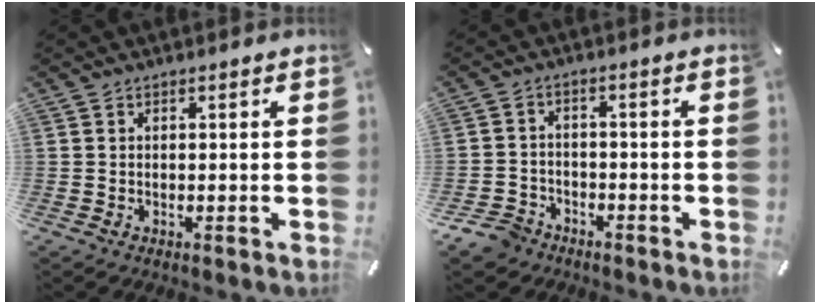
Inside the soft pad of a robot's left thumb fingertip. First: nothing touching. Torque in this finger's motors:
{"motor_torque": [-0.25, 0.43, 0.25, 0.24, 0.04]}